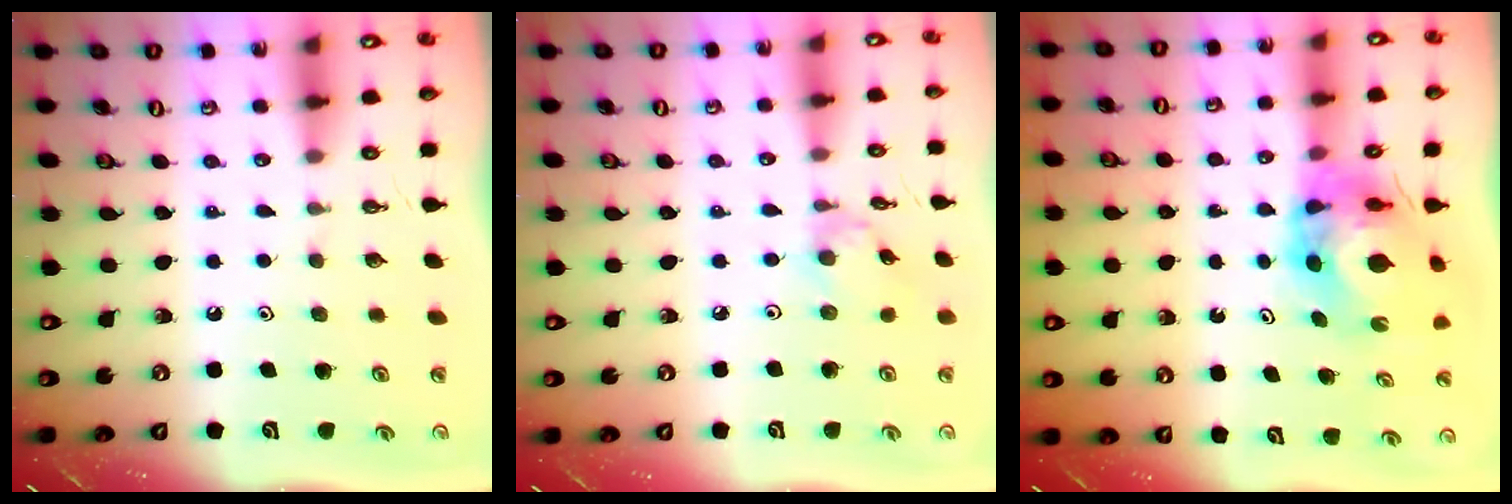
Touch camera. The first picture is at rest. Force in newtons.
{"total": 2.1, "press": 2.1, "slide": 0.2}
{"total": 10.9, "press": 10.9, "slide": 0.6}